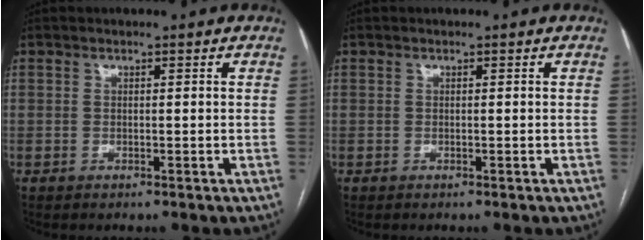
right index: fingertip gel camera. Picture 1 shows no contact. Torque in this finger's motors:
{"motor_torque": [0.00, 0.00, 0.01, 0.01]}